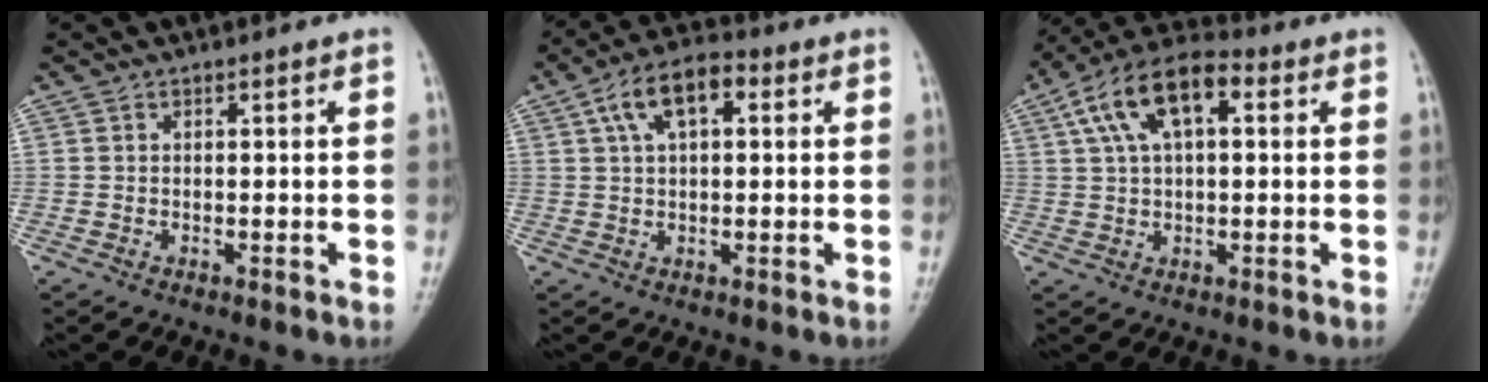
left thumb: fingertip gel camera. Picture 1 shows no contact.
{"total": 9.1, "force": [2.9, 4.6, 7.2], "torque": [-0.124, 0.024, 0.042]}
{"total": 12.7, "force": [3.9, 6.4, 10.3], "torque": [-0.183, 0.031, 0.061]}